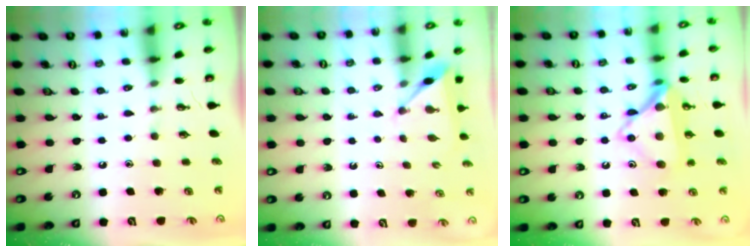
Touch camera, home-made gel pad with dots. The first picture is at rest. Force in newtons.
{"total": 3.7, "press": 3.7, "slide": 0.2}
{"total": 15.3, "press": 15.3, "slide": 0.8}